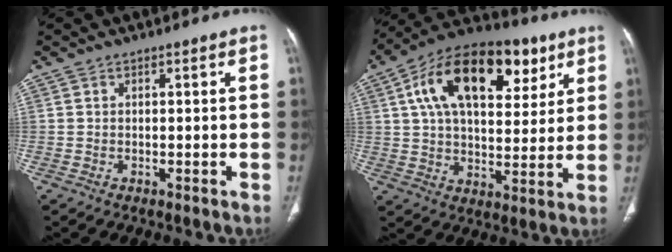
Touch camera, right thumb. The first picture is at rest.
{"total": 23.3, "force": [9.4, 12.7, 17.0], "torque": [-0.253, 0.006, 0.149]}